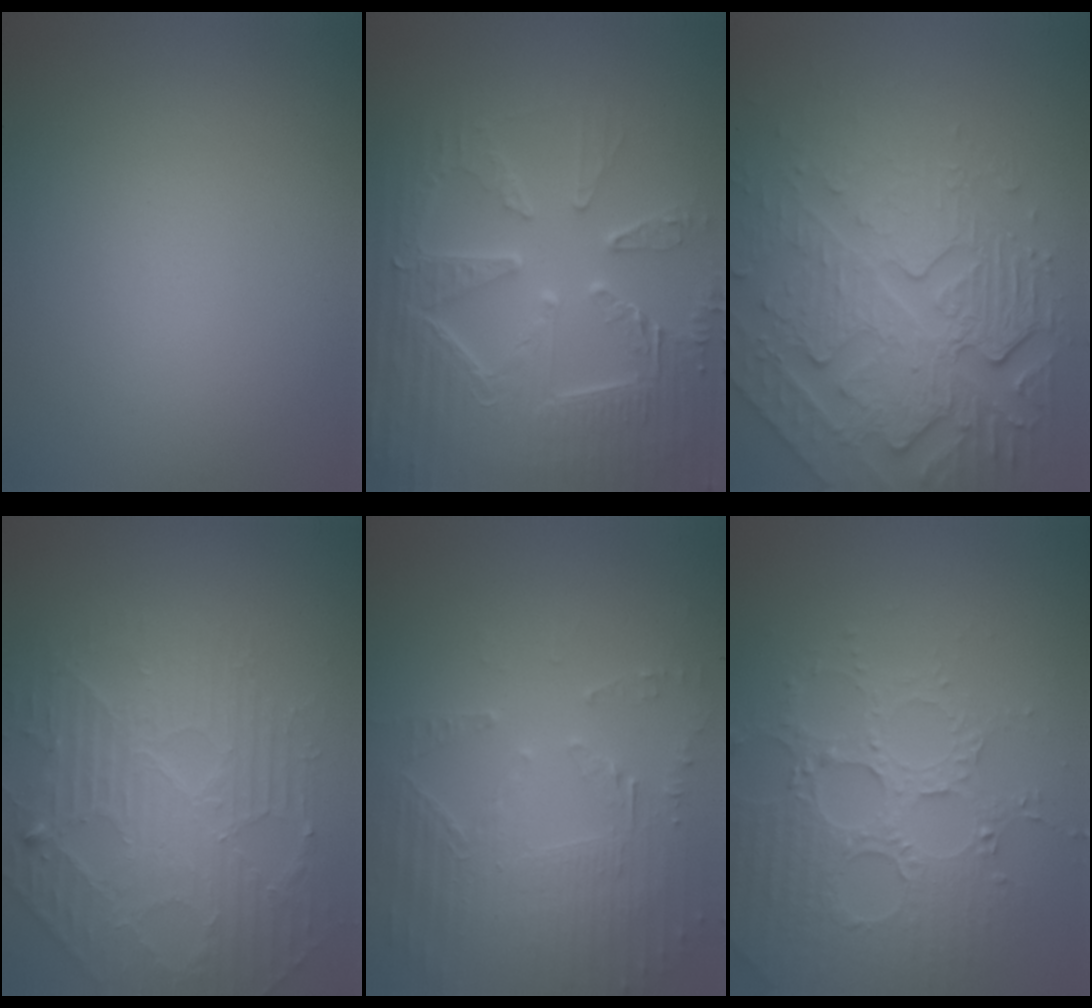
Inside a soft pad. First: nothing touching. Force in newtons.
{"total": 8.6, "press": 6.4, "slide": 5.8}
{"total": 8.2, "press": 5.8, "slide": 5.8}
{"total": 4.7, "press": 4.6, "slide": 0.6}
{"total": 5.6, "press": 3.7, "slide": 4.2}
{"total": 4.9, "press": 4.7, "slide": 1.4}